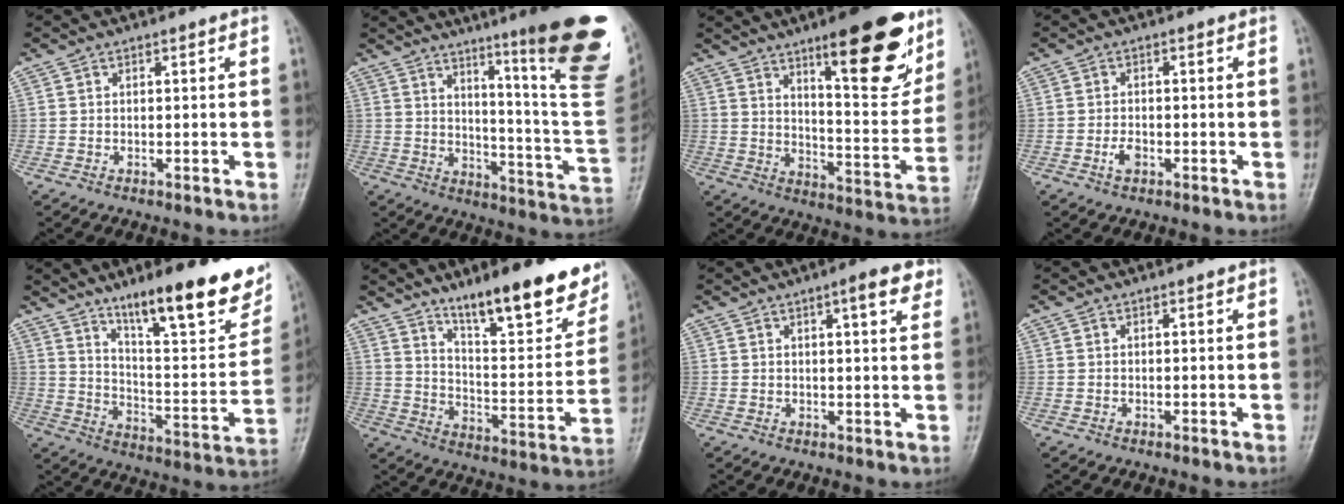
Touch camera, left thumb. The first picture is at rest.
{"total": 26.4, "force": [14.7, 3.1, 21.7], "torque": [-0.230, -0.081, 0.202]}
{"total": 19.4, "force": [11.4, 5.6, 14.7], "torque": [-0.159, -0.064, 0.171]}
{"total": 2.3, "force": [-1.0, 1.4, 1.6], "torque": [-0.028, 0.003, -0.020]}
{"total": 23.6, "force": [15.2, 5.5, 17.2], "torque": [-0.215, -0.069, 0.239]}
{"total": 20.1, "force": [13.9, 5.0, 13.6], "torque": [-0.157, -0.080, 0.221]}
{"total": 5.0, "force": [2.8, 1.2, 3.9], "torque": [-0.046, -0.009, 0.034]}
{"total": 0.0}